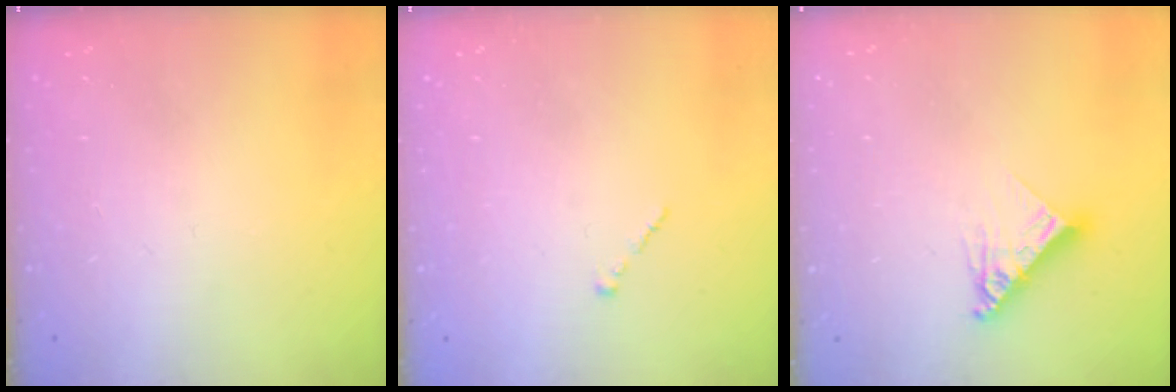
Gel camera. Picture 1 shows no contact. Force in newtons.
{"total": 0.0}
{"total": 11.7, "press": 11.6, "slide": 1.1}